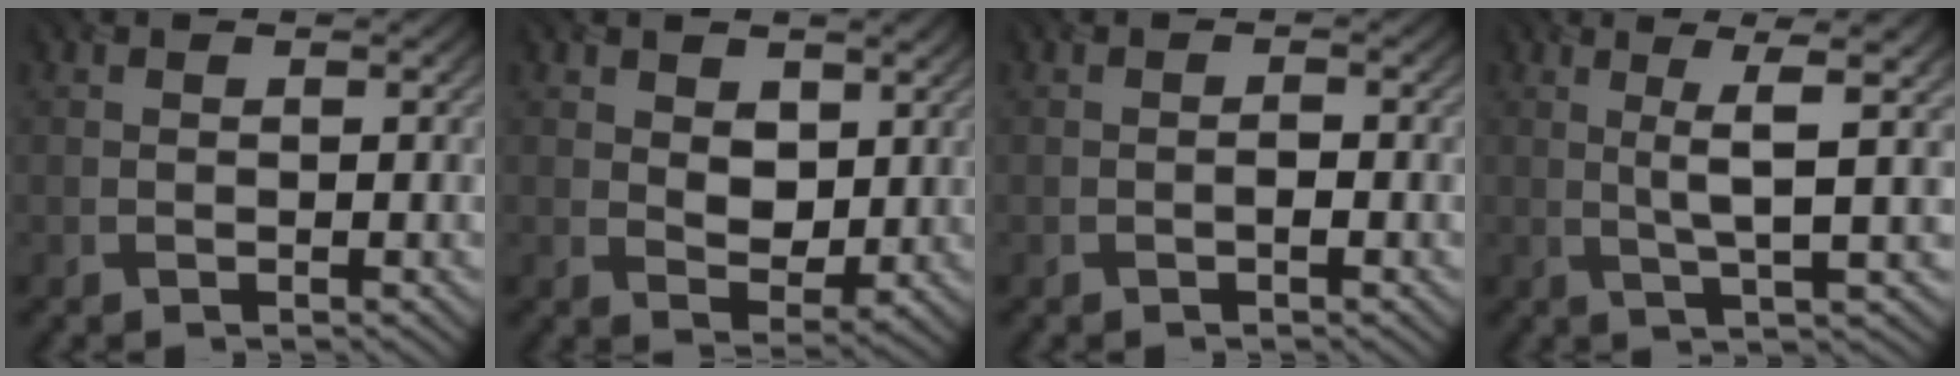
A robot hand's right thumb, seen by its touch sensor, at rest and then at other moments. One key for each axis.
{"total": 4.8, "fx": 1.7, "fy": 3.3, "fz": 3.0, "tx": -0.070, "ty": -0.006, "tz": 0.021}
{"total": 0.9, "fx": -0.4, "fy": 0.2, "fz": 0.8, "tx": -0.013, "ty": 0.003, "tz": -0.006}
{"total": 5.5, "fx": 1.2, "fy": 0.4, "fz": 5.3, "tx": -0.110, "ty": 0.011, "tz": 0.025}